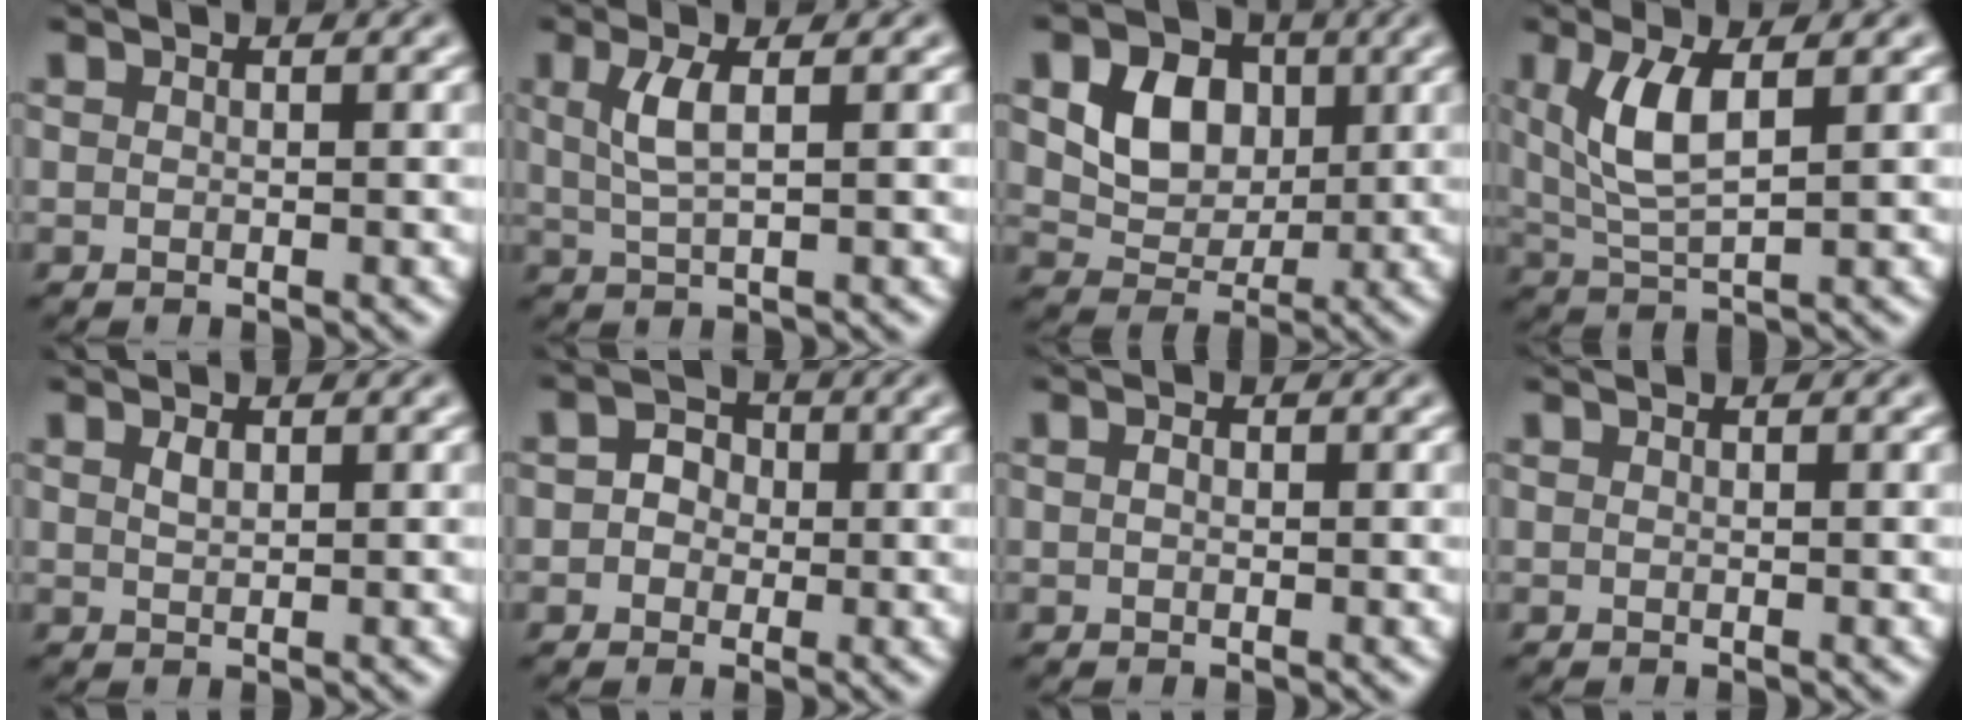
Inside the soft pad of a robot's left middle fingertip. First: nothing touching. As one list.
[{"total": 2.8, "force": [0.8, 0.8, 2.5], "torque": [-0.055, 0.000, 0.016]}, {"total": 5.6, "force": [1.4, 4.3, 3.3], "torque": [-0.070, -0.003, 0.019]}, {"total": 4.7, "force": [1.5, 1.7, 4.2], "torque": [-0.094, -0.002, 0.033]}, {"total": 1.0, "force": [0.5, 0.4, 0.7], "torque": [-0.018, 0.001, 0.012]}, {"total": 2.1, "force": [-0.2, 1.9, 0.8], "torque": [-0.007, 0.005, -0.006]}, {"total": 0.8, "force": [0.1, 0.6, 0.5], "torque": [-0.011, 0.000, 0.001]}, {"total": 0.0}]